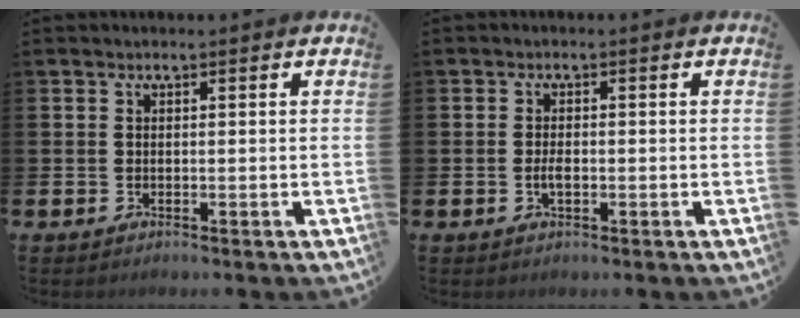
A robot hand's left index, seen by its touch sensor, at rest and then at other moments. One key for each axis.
{"total": 1.8, "fx": -0.4, "fy": 0.7, "fz": 1.6, "tx": -0.025, "ty": -0.003, "tz": -0.008}